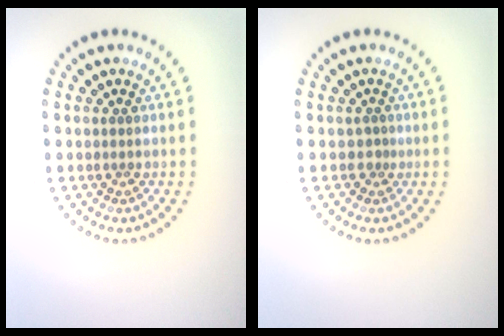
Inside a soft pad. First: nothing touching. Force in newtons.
{"total": 0.7, "press": 0.4, "slide": 0.6}